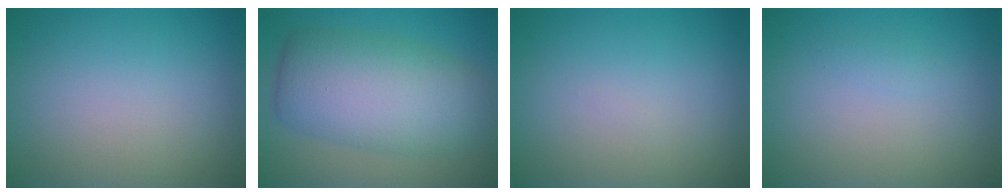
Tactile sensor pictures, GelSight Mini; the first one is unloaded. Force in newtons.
{"total": 9.0, "press": 9.0, "slide": 0.2}
{"total": 0.0}
{"total": 0.6, "press": 0.6, "slide": 0.0}